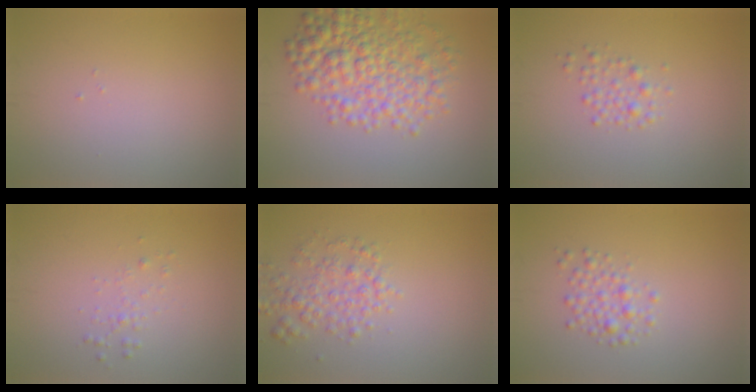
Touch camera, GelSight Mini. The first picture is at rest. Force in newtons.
{"total": 6.9, "press": 6.9, "slide": 0.2}
{"total": 1.6, "press": 1.6, "slide": 0.1}
{"total": 0.9, "press": 0.9, "slide": 0.0}
{"total": 2.9, "press": 2.9, "slide": 0.1}
{"total": 2.1, "press": 2.1, "slide": 0.1}